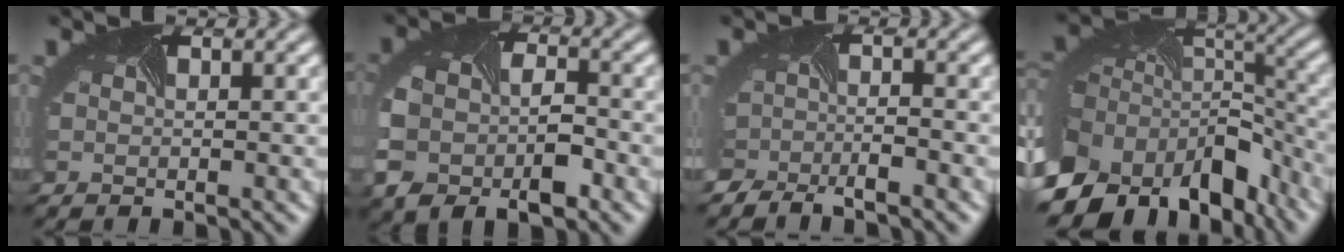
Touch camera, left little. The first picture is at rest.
{"total": 7.9, "force": [-3.3, 5.0, 5.2], "torque": [-0.114, -0.026, -0.050]}
{"total": 3.2, "force": [-2.7, 1.1, 1.3], "torque": [-0.017, -0.023, -0.045]}
{"total": 18.2, "force": [-9.4, 11.1, 10.9], "torque": [-0.242, -0.045, -0.114]}